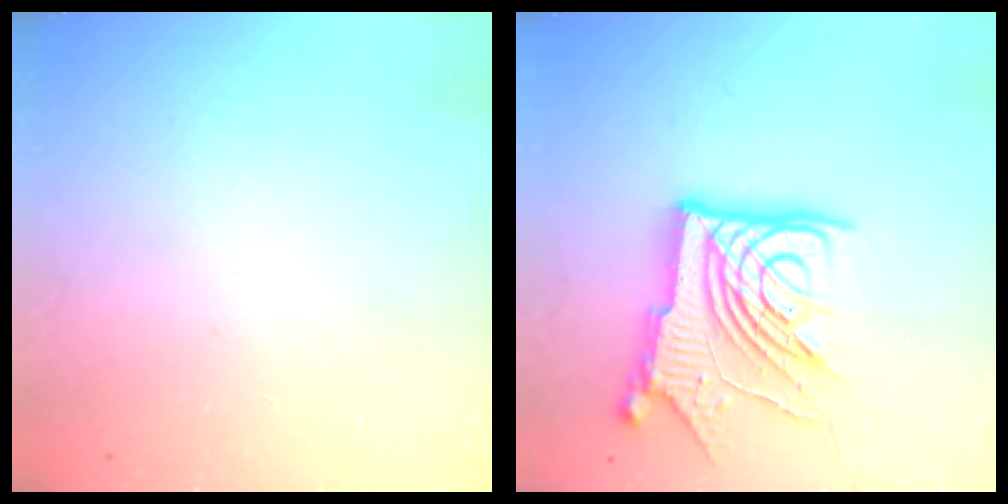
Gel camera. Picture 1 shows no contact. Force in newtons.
{"total": 16.5, "press": 16.4, "slide": 1.7}